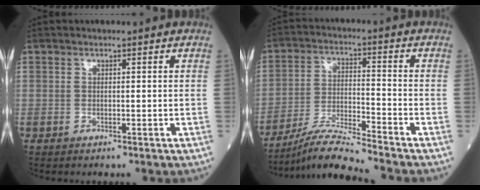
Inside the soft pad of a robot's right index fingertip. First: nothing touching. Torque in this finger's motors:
{"motor_torque": [-0.26, -0.44, 0.16, 0.04]}